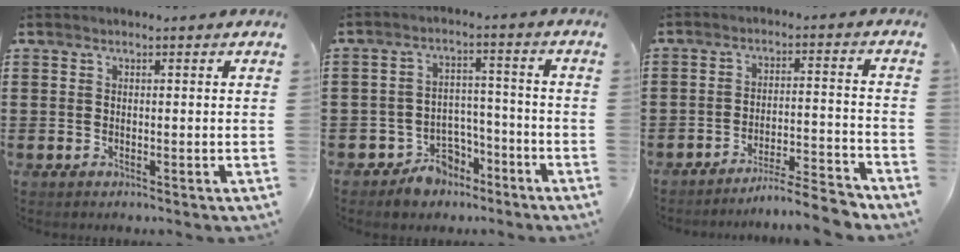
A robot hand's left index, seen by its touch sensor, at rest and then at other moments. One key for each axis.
{"total": 5.6, "fx": -4.7, "fy": 2.9, "fz": 1.0, "tx": -0.022, "ty": 0.019, "tz": -0.091}
{"total": 6.5, "fx": -6.2, "fy": -0.3, "fz": 2.0, "tx": -0.026, "ty": 0.000, "tz": -0.117}